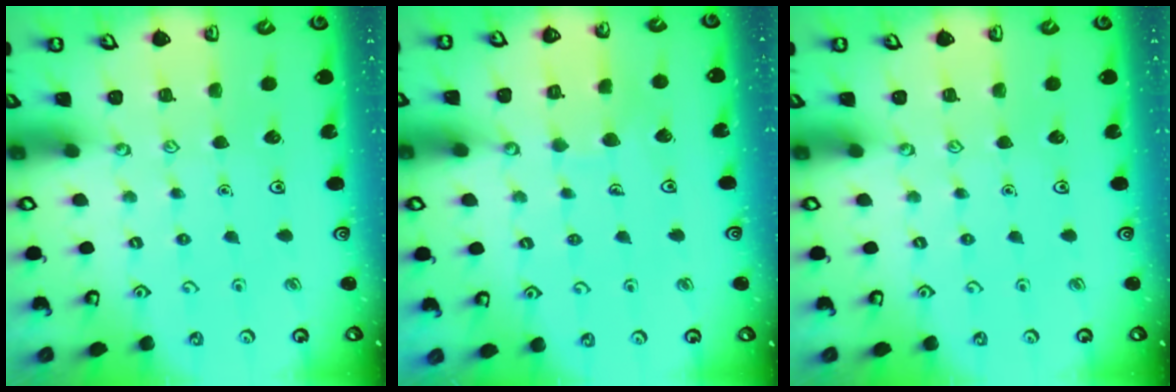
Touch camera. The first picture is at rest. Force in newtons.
{"total": 5.3, "press": 5.3, "slide": 0.4}
{"total": 0.0}